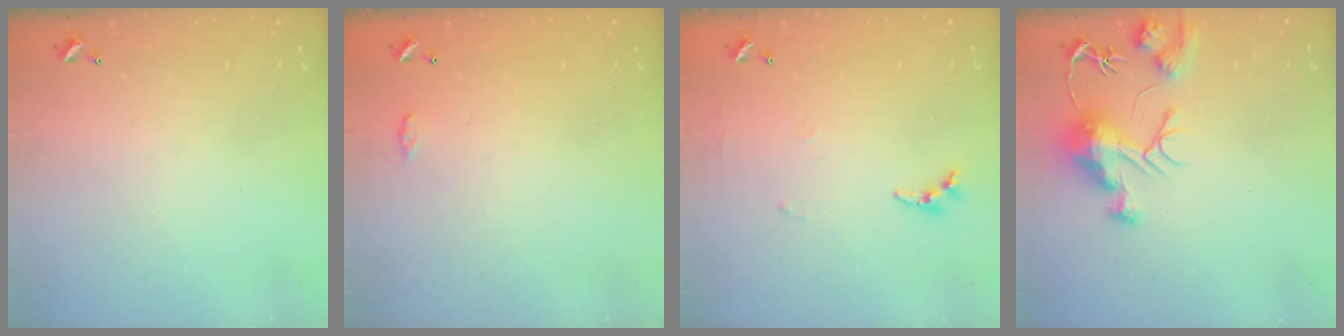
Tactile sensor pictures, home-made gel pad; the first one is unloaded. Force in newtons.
{"total": 3.0, "press": 3.0, "slide": 0.5}
{"total": 5.2, "press": 5.2, "slide": 0.5}
{"total": 12.3, "press": 12.3, "slide": 1.1}